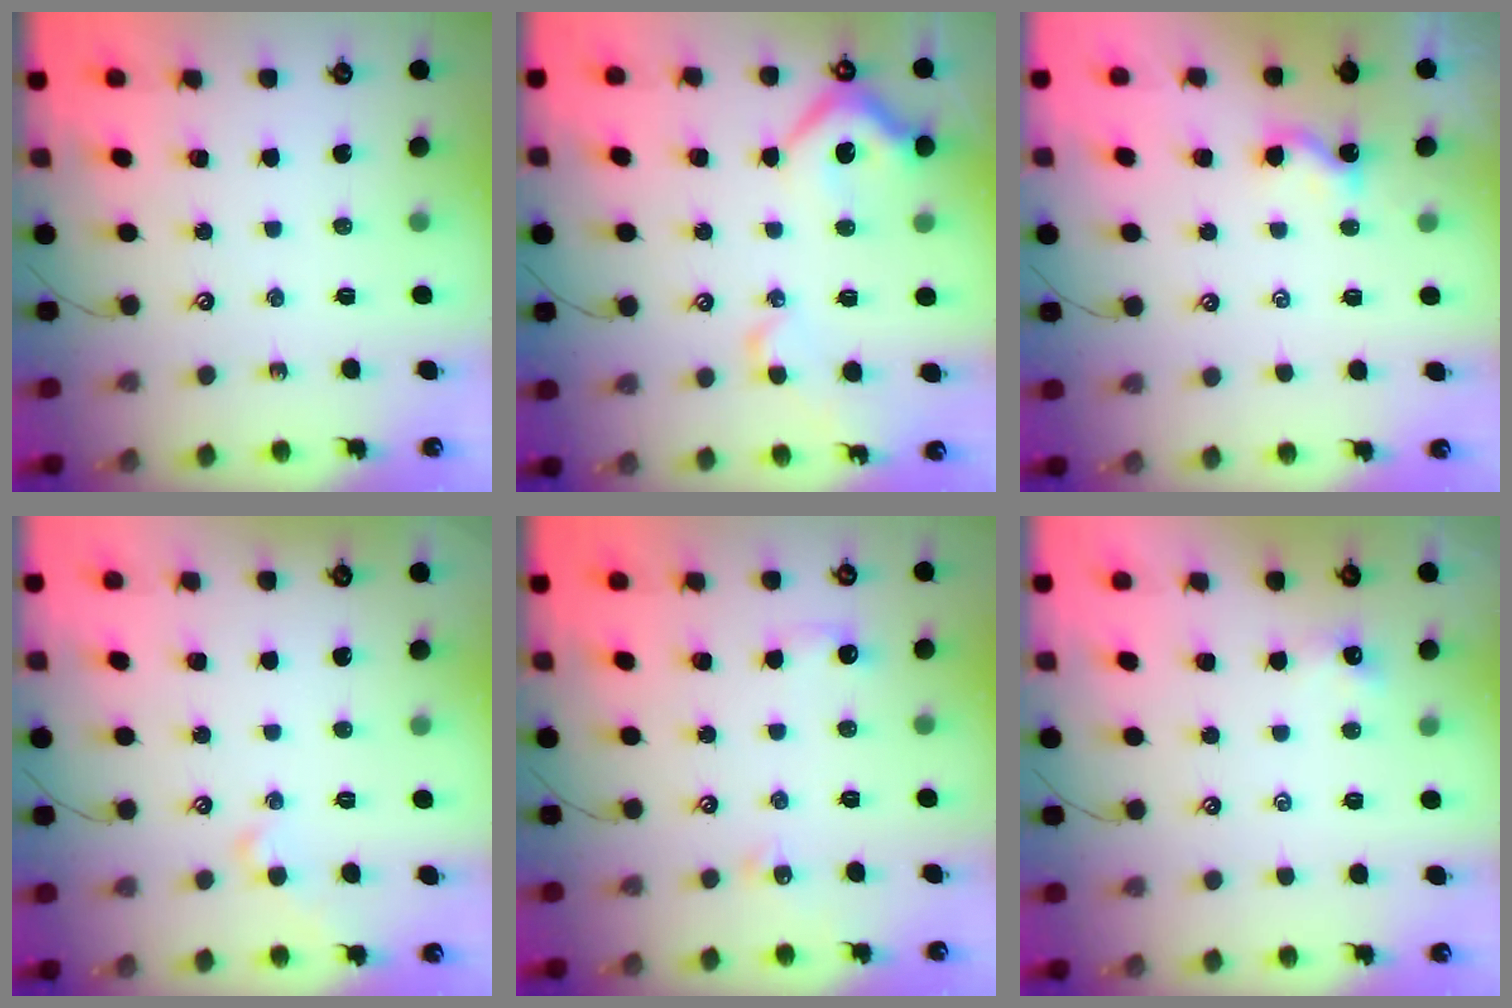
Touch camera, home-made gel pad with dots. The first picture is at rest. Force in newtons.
{"total": 8.2, "press": 8.0, "slide": 1.7}
{"total": 1.0, "press": 1.0, "slide": 0.2}
{"total": 2.0, "press": 2.0, "slide": 0.4}
{"total": 4.2, "press": 4.1, "slide": 0.7}
{"total": 0.0}